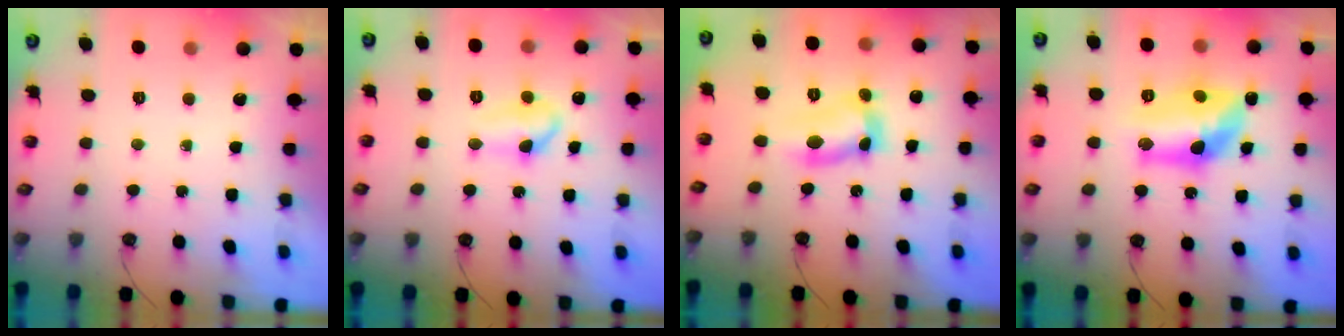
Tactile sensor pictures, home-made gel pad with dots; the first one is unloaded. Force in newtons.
{"total": 7.4, "press": 7.3, "slide": 1.3}
{"total": 10.8, "press": 10.7, "slide": 0.7}
{"total": 15.6, "press": 15.1, "slide": 3.7}